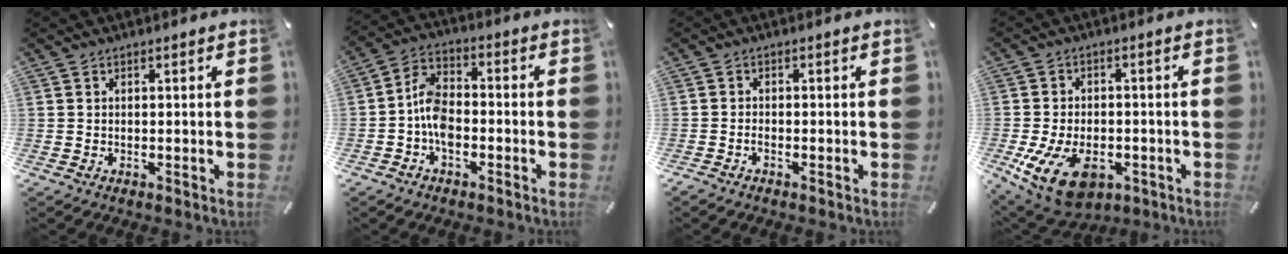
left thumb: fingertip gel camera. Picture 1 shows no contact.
{"total": 7.5, "force": [-2.9, 4.7, 5.1], "torque": [-0.102, 0.022, -0.053]}
{"total": 1.3, "force": [-0.9, 0.5, 0.8], "torque": [-0.017, 0.001, -0.017]}
{"total": 12.7, "force": [-5.0, 7.8, 8.7], "torque": [-0.177, 0.012, -0.085]}